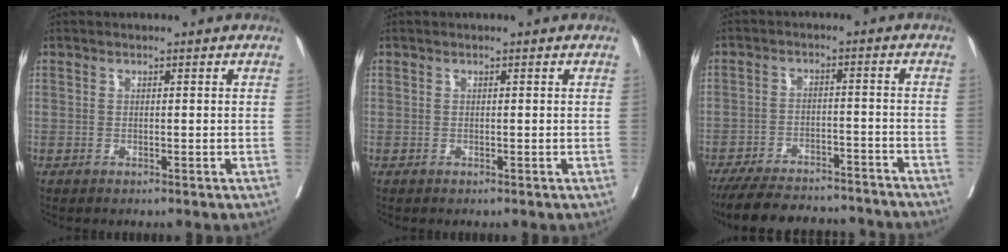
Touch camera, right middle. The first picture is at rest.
{"total": 0.0}
{"total": 17.8, "force": [-16.4, 3.5, 6.1], "torque": [-0.123, -0.007, -0.230]}